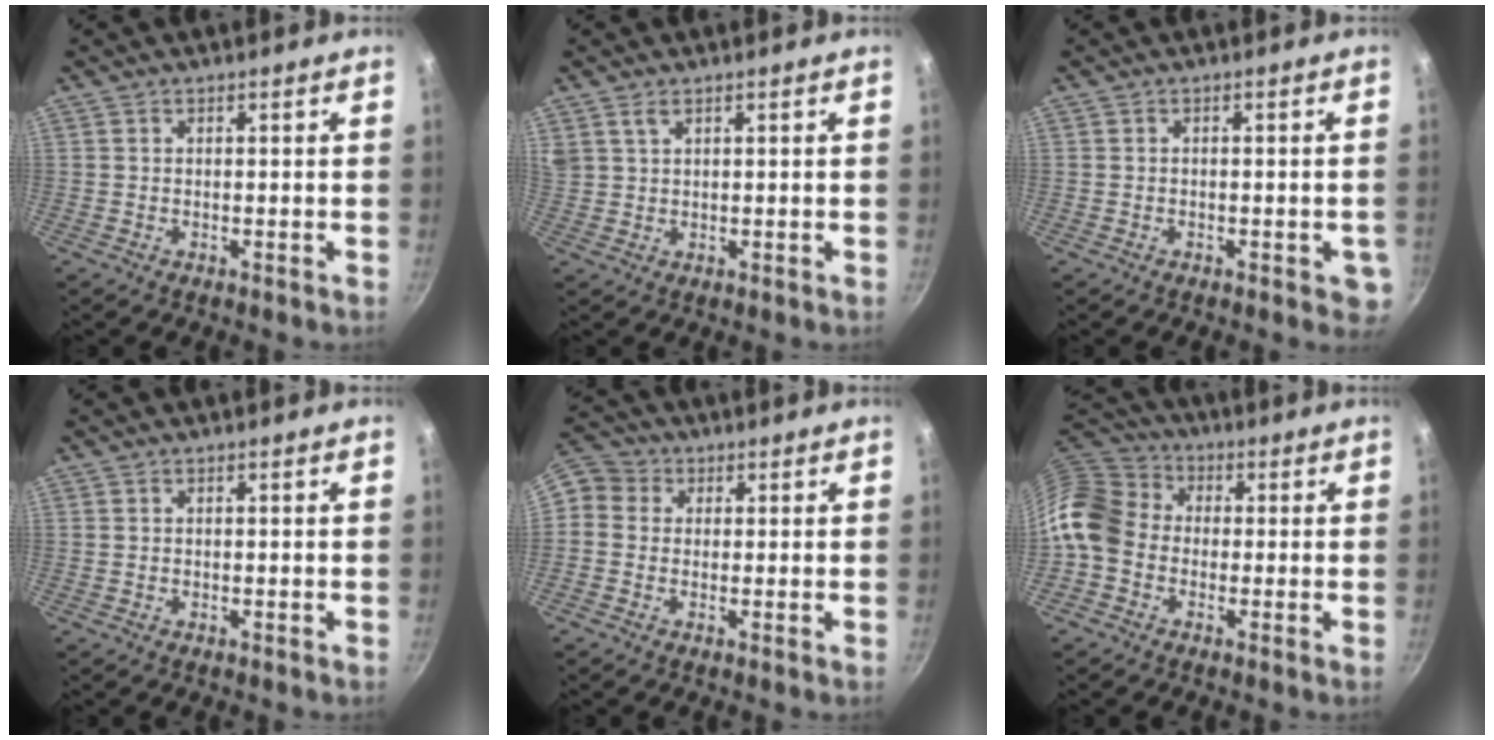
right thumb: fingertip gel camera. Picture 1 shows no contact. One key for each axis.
{"total": 3.0, "fx": 1.9, "fy": 1.5, "fz": 1.8, "tx": -0.039, "ty": 0.002, "tz": 0.047}
{"total": 4.0, "fx": -1.4, "fy": 1.8, "fz": 3.3, "tx": -0.024, "ty": 0.004, "tz": -0.017}
{"total": 0.0}
{"total": 8.1, "fx": 0.6, "fy": 7.3, "fz": 3.5, "tx": -0.071, "ty": 0.027, "tz": -0.008}
{"total": 12.6, "fx": -1.3, "fy": 10.3, "fz": 7.1, "tx": -0.122, "ty": 0.035, "tz": -0.048}